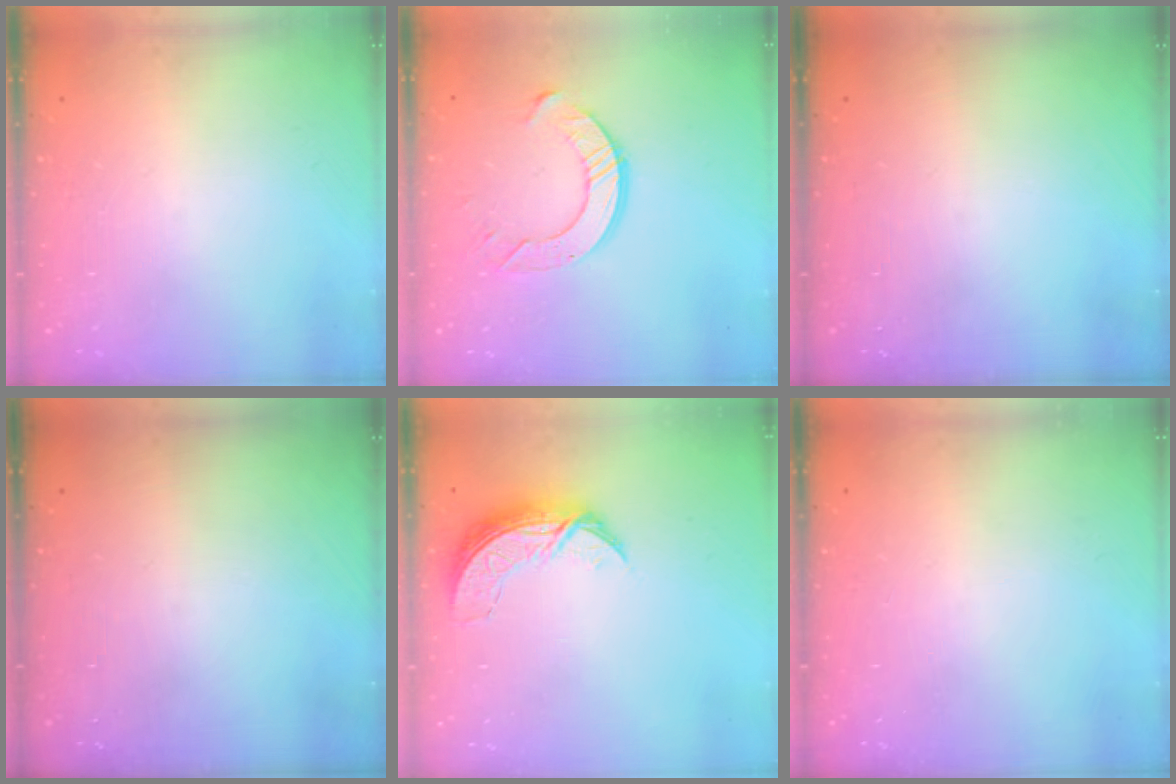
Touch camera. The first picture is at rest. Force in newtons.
{"total": 9.1, "press": 9.0, "slide": 0.7}
{"total": 0.0}
{"total": 0.0}
{"total": 7.8, "press": 7.8, "slide": 0.5}
{"total": 0.0}